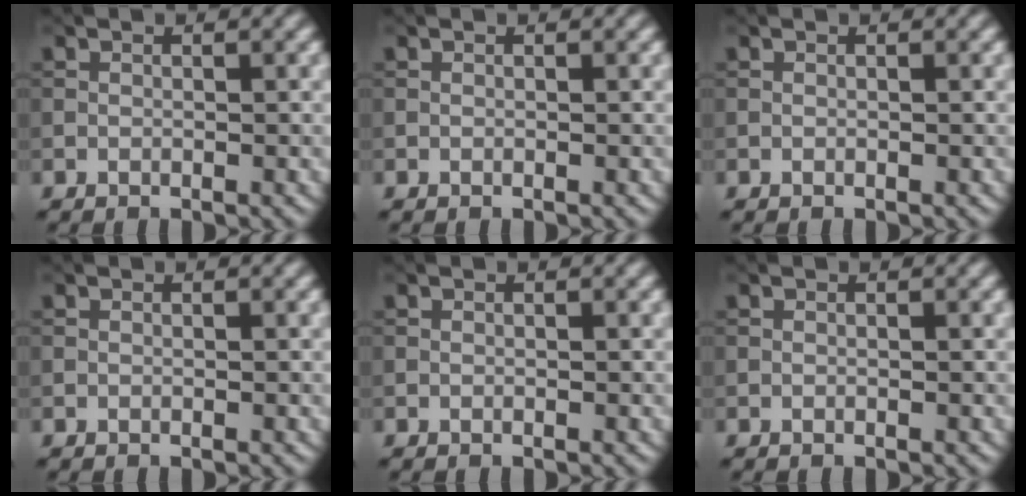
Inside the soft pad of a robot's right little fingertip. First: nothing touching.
{"total": 0.0}
{"total": 0.0}
{"total": 0.0}
{"total": 0.0}
{"total": 0.0}